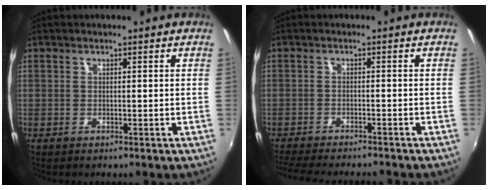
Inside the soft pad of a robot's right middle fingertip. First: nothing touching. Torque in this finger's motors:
{"motor_torque": [0.31, -0.34, 0.08, 0.03]}